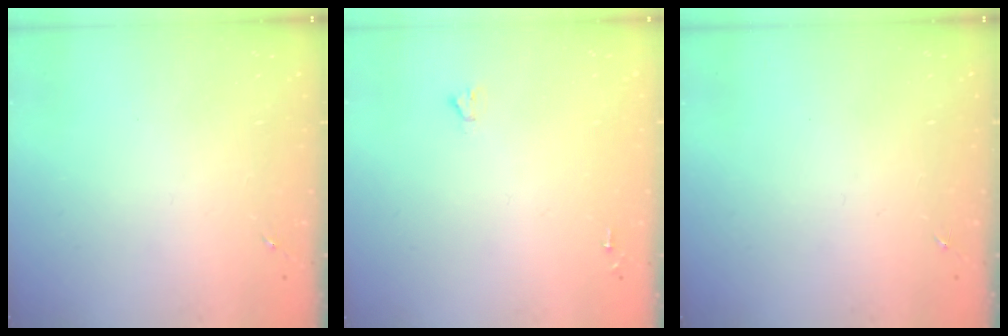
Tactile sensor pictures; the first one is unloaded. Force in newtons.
{"total": 1.6, "press": 1.6, "slide": 0.1}
{"total": 0.0}